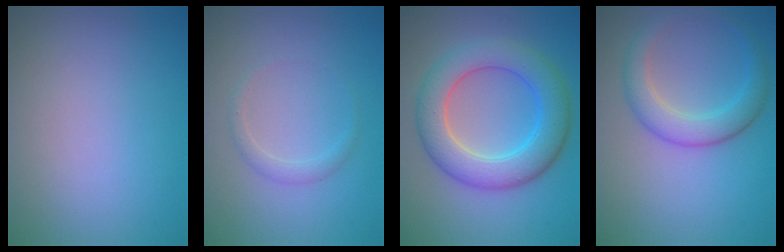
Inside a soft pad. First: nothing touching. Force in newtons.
{"total": 1.1, "press": 1.1, "slide": 0.1}
{"total": 6.9, "press": 6.8, "slide": 0.6}
{"total": 3.7, "press": 3.7, "slide": 0.2}